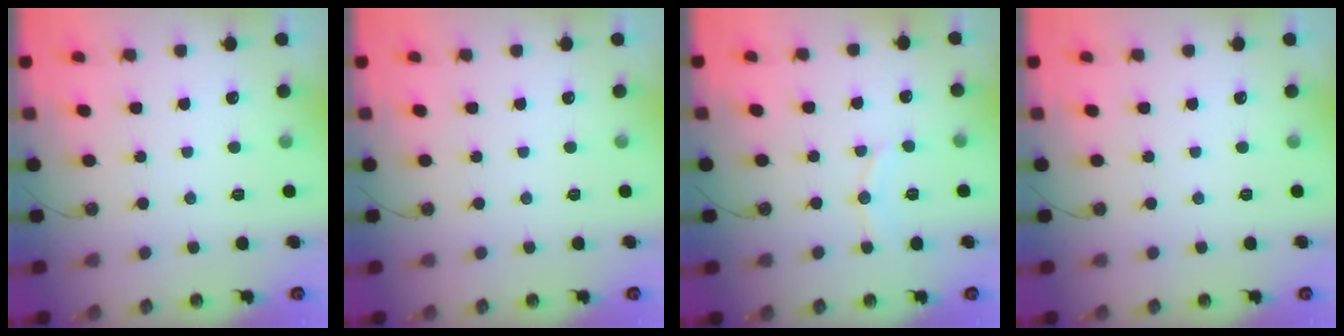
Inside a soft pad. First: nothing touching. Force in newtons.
{"total": 0.0}
{"total": 7.4, "press": 7.4, "slide": 0.7}
{"total": 0.0}